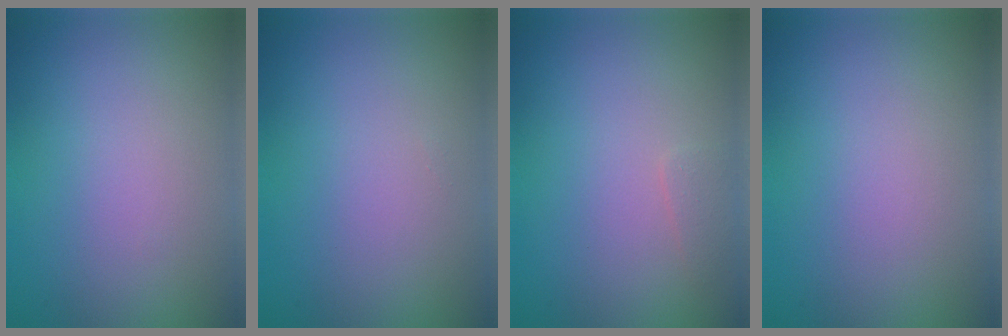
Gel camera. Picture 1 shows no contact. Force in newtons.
{"total": 0.0}
{"total": 0.9, "press": 0.9, "slide": 0.0}
{"total": 0.0}